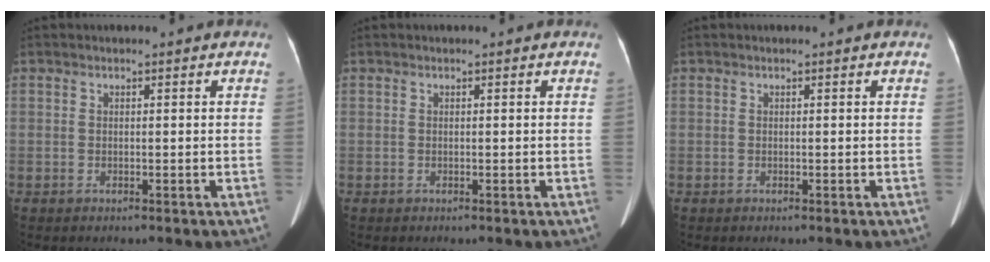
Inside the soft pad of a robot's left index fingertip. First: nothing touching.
{"total": 0.0}
{"total": 0.0}